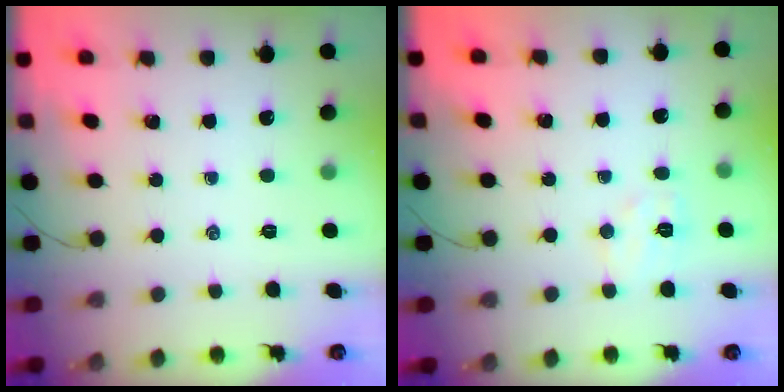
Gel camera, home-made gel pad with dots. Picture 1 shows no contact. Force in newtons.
{"total": 5.7, "press": 5.6, "slide": 1.1}